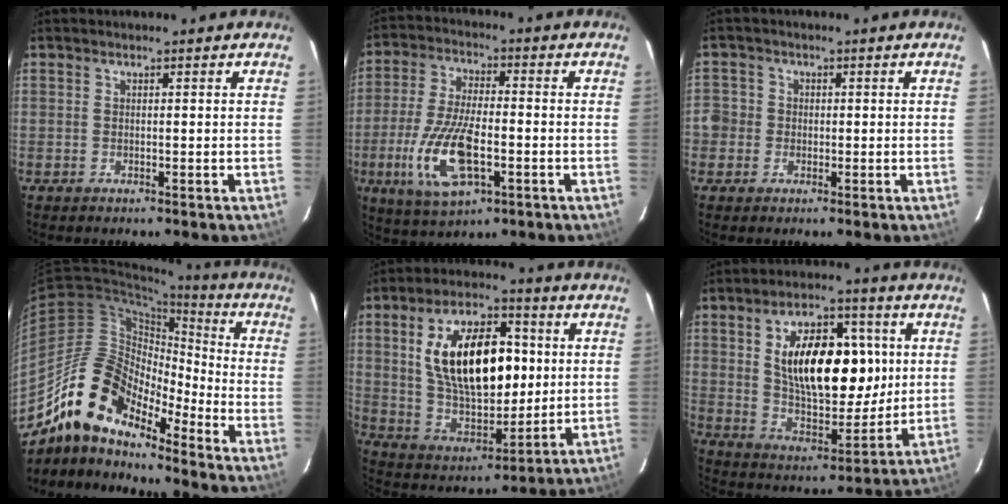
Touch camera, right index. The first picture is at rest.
{"total": 14.2, "force": [-4.5, 5.5, 12.2], "torque": [-0.261, -0.014, -0.081]}
{"total": 4.6, "force": [-1.4, 4.2, 0.8], "torque": [-0.015, 0.012, -0.027]}
{"total": 16.1, "force": [-12.6, 5.6, 8.3], "torque": [-0.142, 0.001, -0.248]}
{"total": 20.4, "force": [3.7, 10.9, 16.8], "torque": [-0.302, 0.019, 0.080]}
{"total": 19.2, "force": [3.8, 10.0, 15.9], "torque": [-0.268, 0.011, 0.075]}